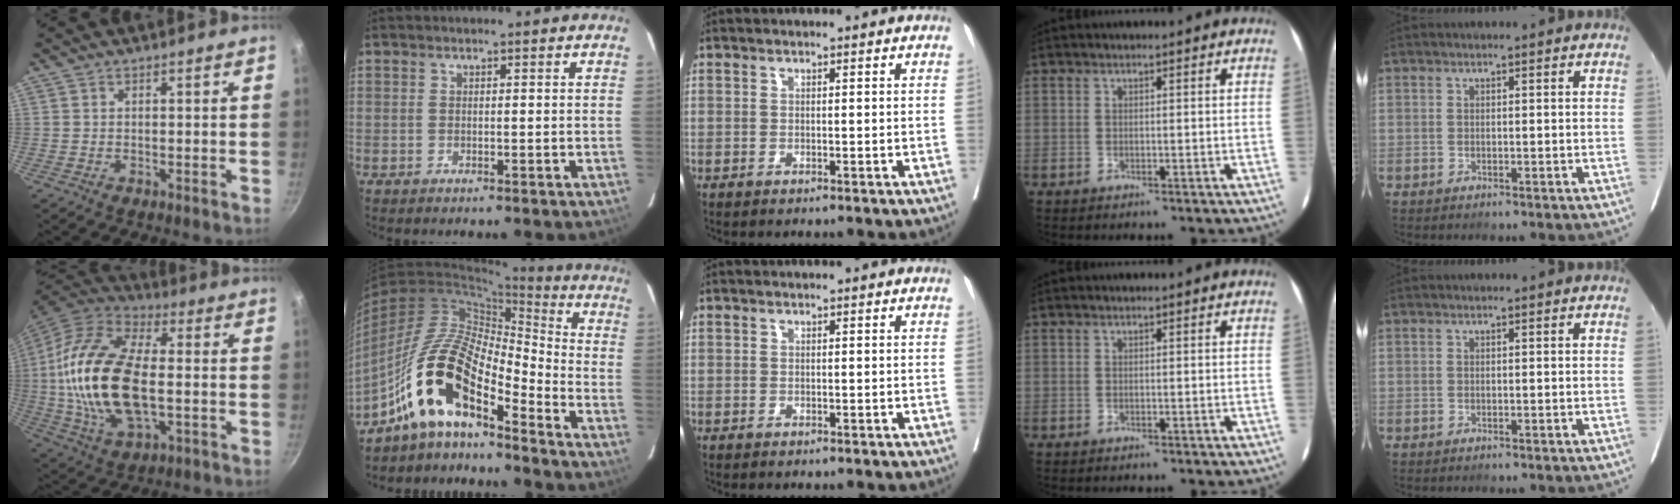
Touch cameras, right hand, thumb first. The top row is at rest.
{"thumb": {"total": 24.4, "force": [-1.2, 12.0, 21.2], "torque": [-0.438, 0.007, -0.022]}, "index": {"total": 12.9, "force": [-8.4, 3.7, 9.1], "torque": [-0.187, 0.038, -0.155]}}